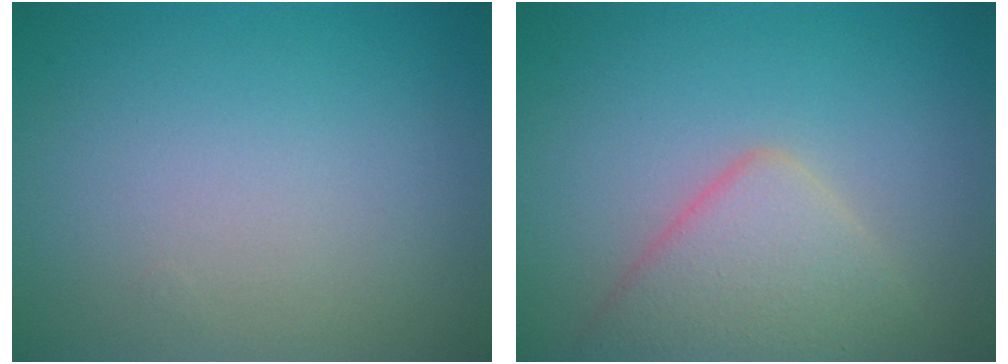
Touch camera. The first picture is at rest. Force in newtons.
{"total": 4.4, "press": 4.4, "slide": 0.2}